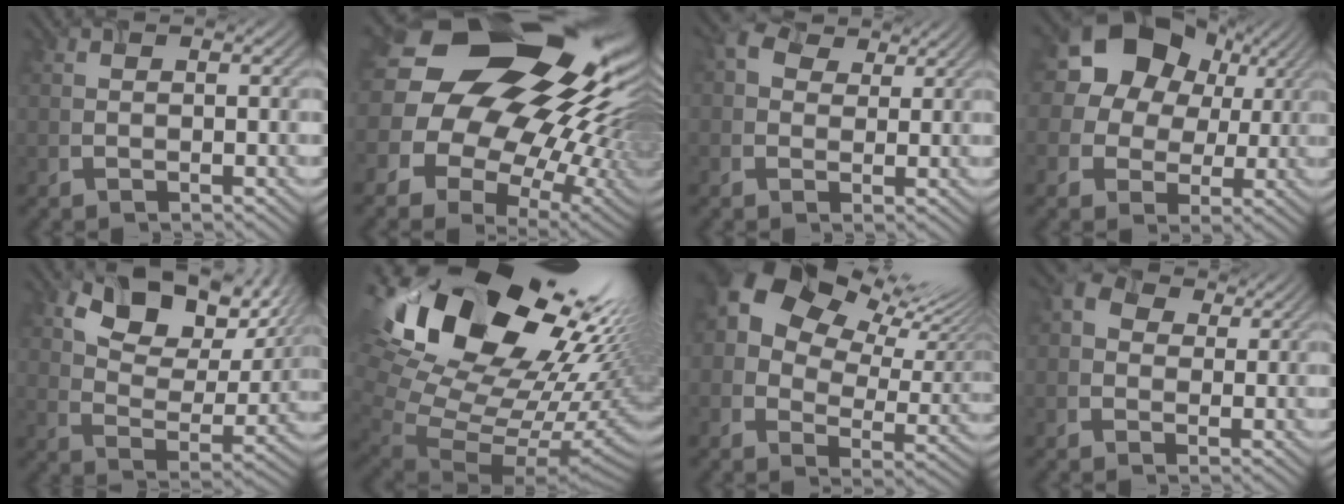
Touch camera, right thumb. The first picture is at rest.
{"total": 21.0, "force": [7.7, 14.2, 13.3], "torque": [-0.282, 0.041, 0.150]}
{"total": 2.7, "force": [1.3, 2.3, 0.8], "torque": [-0.019, 0.002, 0.025]}
{"total": 17.6, "force": [6.7, 14.7, 7.0], "torque": [-0.179, 0.036, 0.122]}
{"total": 11.9, "force": [7.3, 6.2, 7.0], "torque": [-0.120, -0.008, 0.130]}
{"total": 20.8, "force": [7.7, 14.0, 13.4], "torque": [-0.258, 0.003, 0.172]}
{"total": 15.1, "force": [8.0, 8.9, 9.2], "torque": [-0.177, 0.022, 0.141]}
{"total": 2.3, "force": [0.4, 2.2, 0.5], "torque": [-0.010, 0.001, 0.004]}